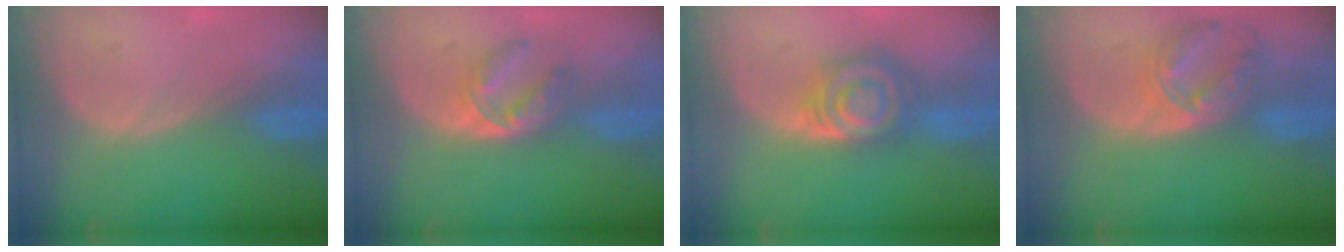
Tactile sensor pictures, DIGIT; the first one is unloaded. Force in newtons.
{"total": 5.3, "press": 5.1, "slide": 1.3}
{"total": 8.0, "press": 7.0, "slide": 3.8}
{"total": 8.1, "press": 7.1, "slide": 4.0}